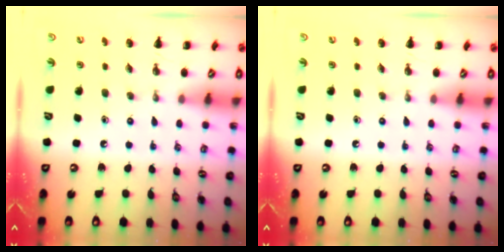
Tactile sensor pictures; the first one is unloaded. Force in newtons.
{"total": 0.0}